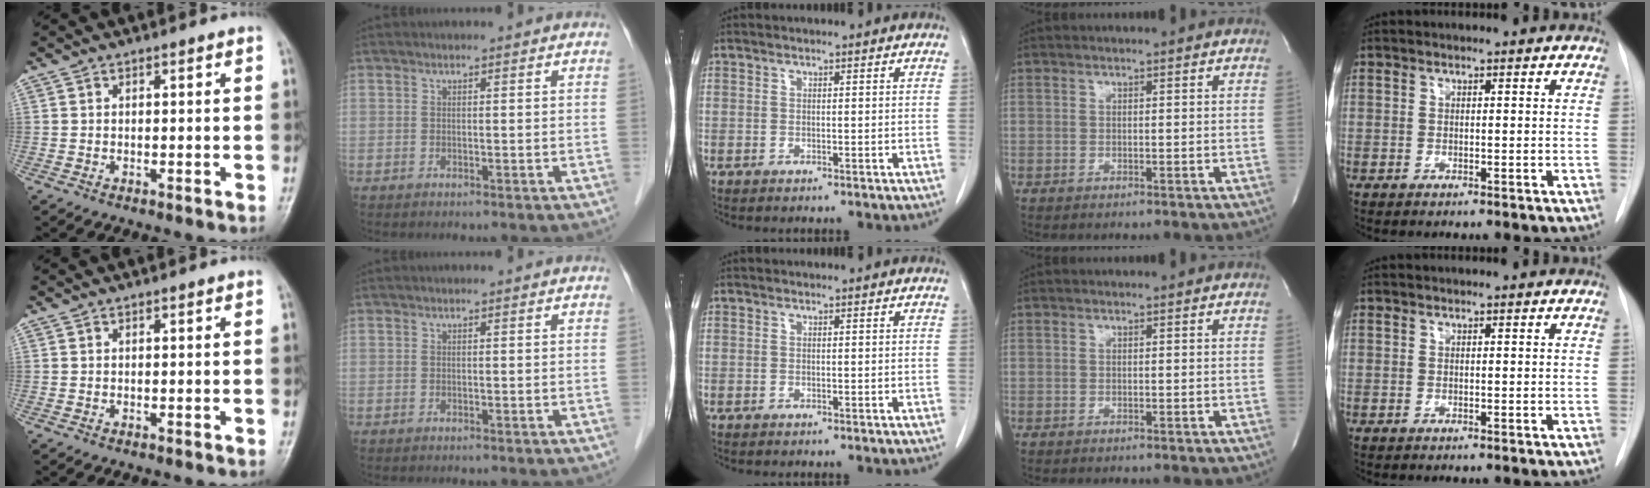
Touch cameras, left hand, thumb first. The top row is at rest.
{}